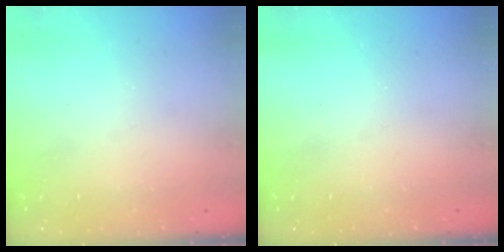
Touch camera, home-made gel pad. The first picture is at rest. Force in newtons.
{"total": 0.0}